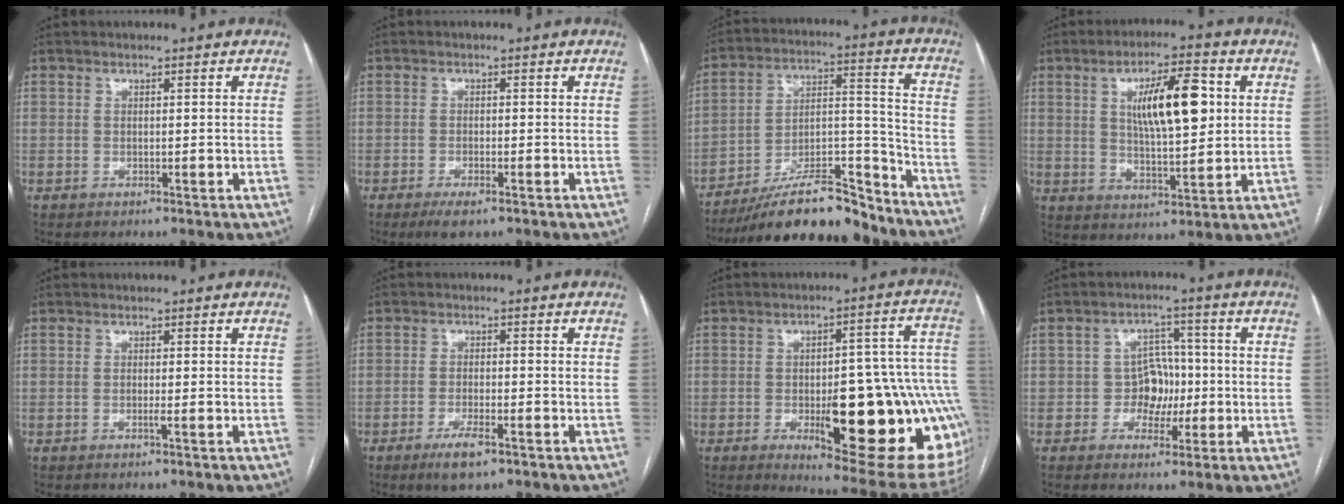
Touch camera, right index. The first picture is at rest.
{"total": 3.0, "force": [-2.0, 0.6, 2.2], "torque": [-0.041, -0.004, -0.032]}
{"total": 19.0, "force": [-16.4, 4.1, 8.6], "torque": [-0.136, 0.027, -0.276]}
{"total": 11.3, "force": [2.8, 2.9, 10.5], "torque": [-0.178, 0.009, 0.049]}
{"total": 0.7, "force": [-0.2, -0.1, 0.6], "torque": [-0.012, 0.000, -0.005]}
{"total": 4.5, "force": [-2.8, 0.9, 3.4], "torque": [-0.068, -0.006, -0.047]}
{"total": 25.7, "force": [-6.5, 6.0, 24.1], "torque": [-0.217, 0.010, -0.068]}
{"total": 5.1, "force": [-0.9, 4.4, 2.4], "torque": [-0.027, 0.019, -0.014]}